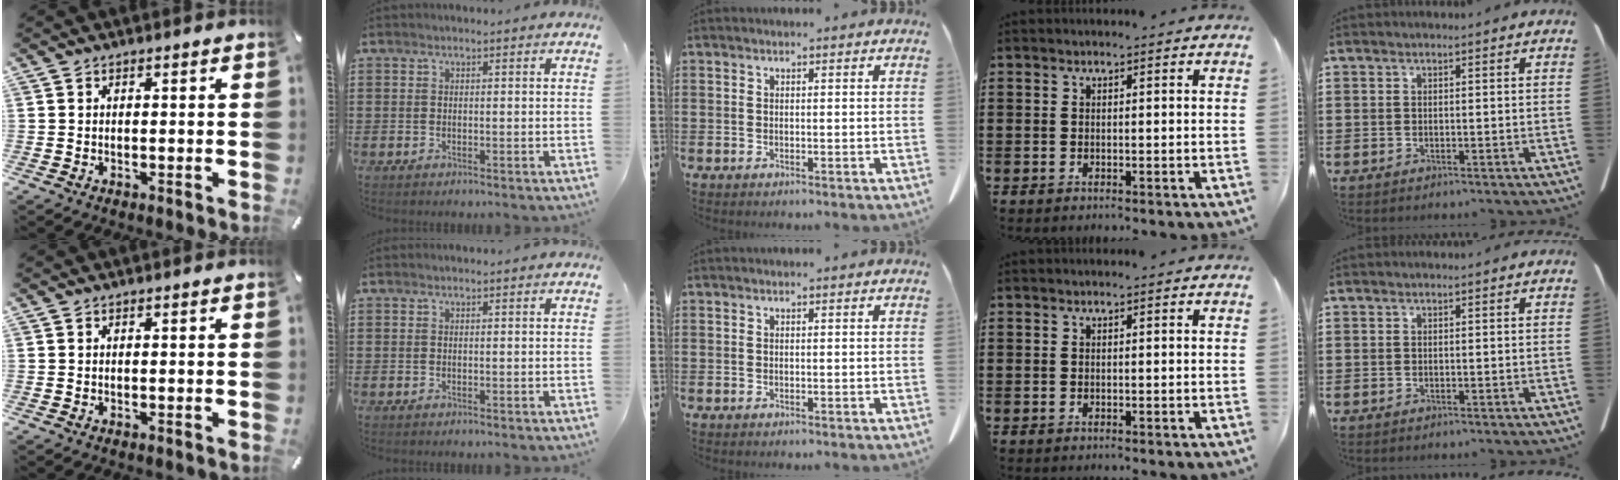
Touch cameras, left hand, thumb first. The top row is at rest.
{}